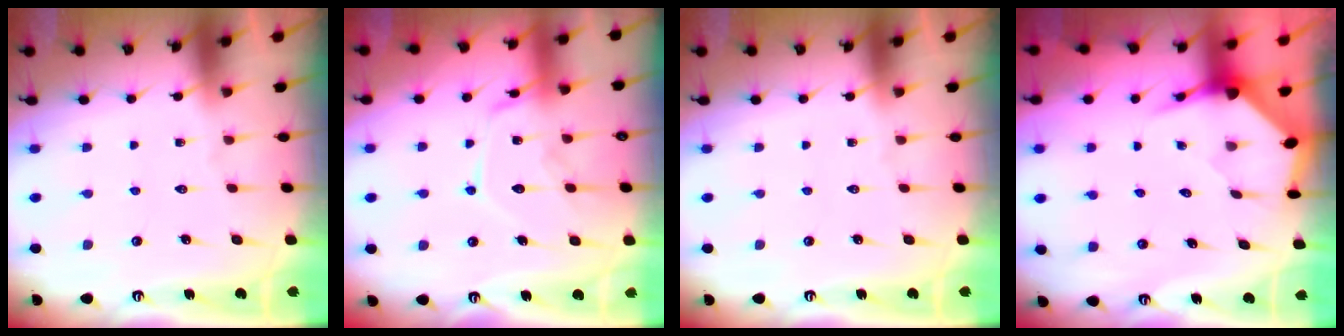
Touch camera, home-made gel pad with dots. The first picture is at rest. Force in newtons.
{"total": 13.8, "press": 13.8, "slide": 1.3}
{"total": 0.0}
{"total": 3.6, "press": 3.6, "slide": 0.4}